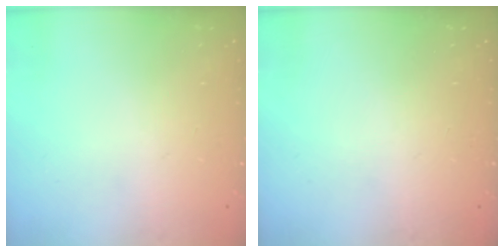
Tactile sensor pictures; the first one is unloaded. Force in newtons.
{"total": 0.0}